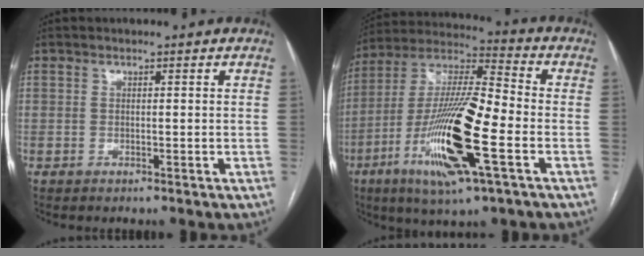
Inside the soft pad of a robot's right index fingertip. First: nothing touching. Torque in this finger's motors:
{"motor_torque": [2.05, -0.09, 0.61, 0.21]}